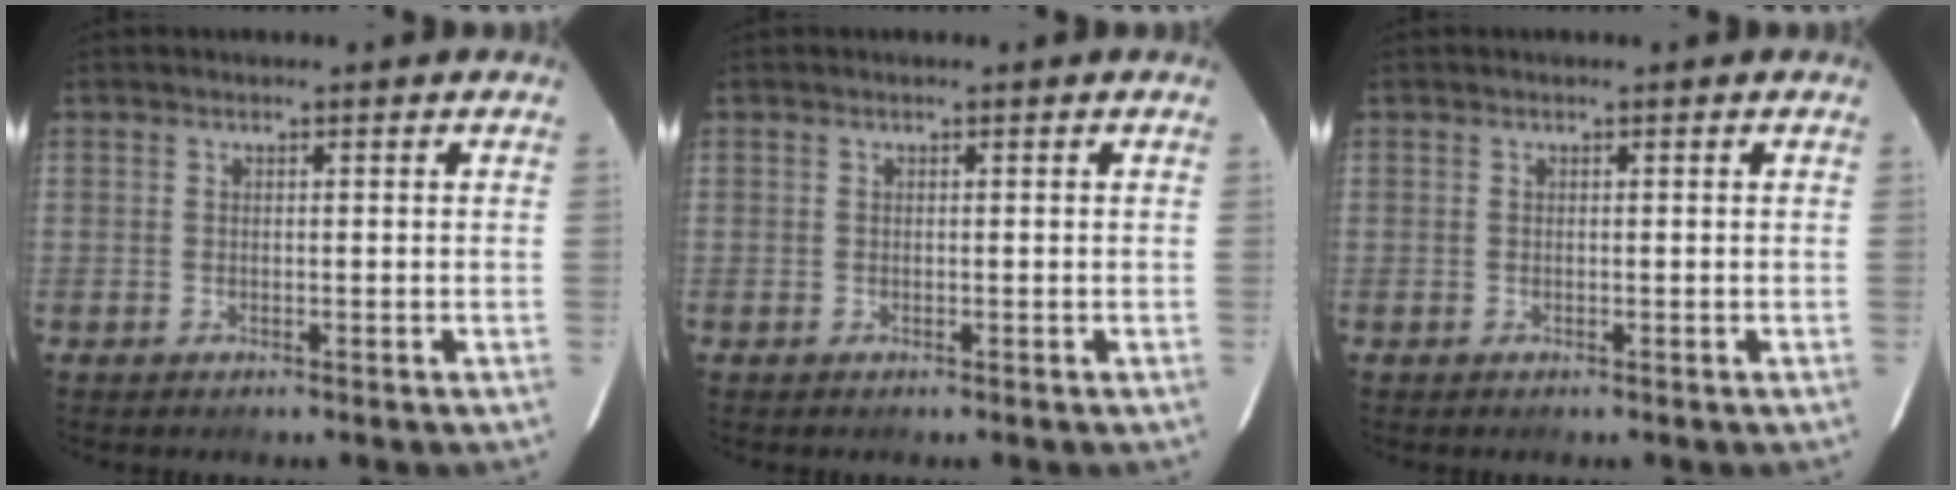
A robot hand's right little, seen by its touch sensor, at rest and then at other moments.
{"total": 0.0}
{"total": 0.0}